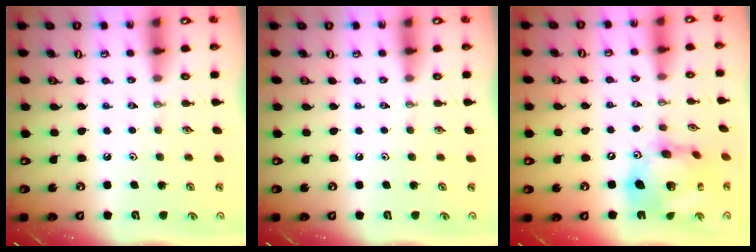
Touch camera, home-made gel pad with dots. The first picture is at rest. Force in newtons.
{"total": 0.0}
{"total": 18.8, "press": 18.6, "slide": 2.1}